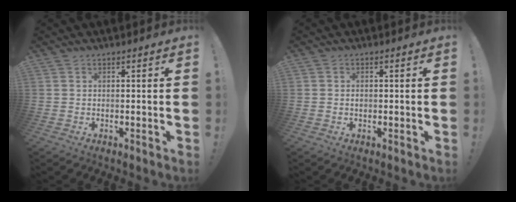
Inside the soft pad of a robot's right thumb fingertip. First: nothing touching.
{"total": 0.7, "force": [0.1, 0.7, 0.0], "torque": [0.007, 0.001, -0.001]}